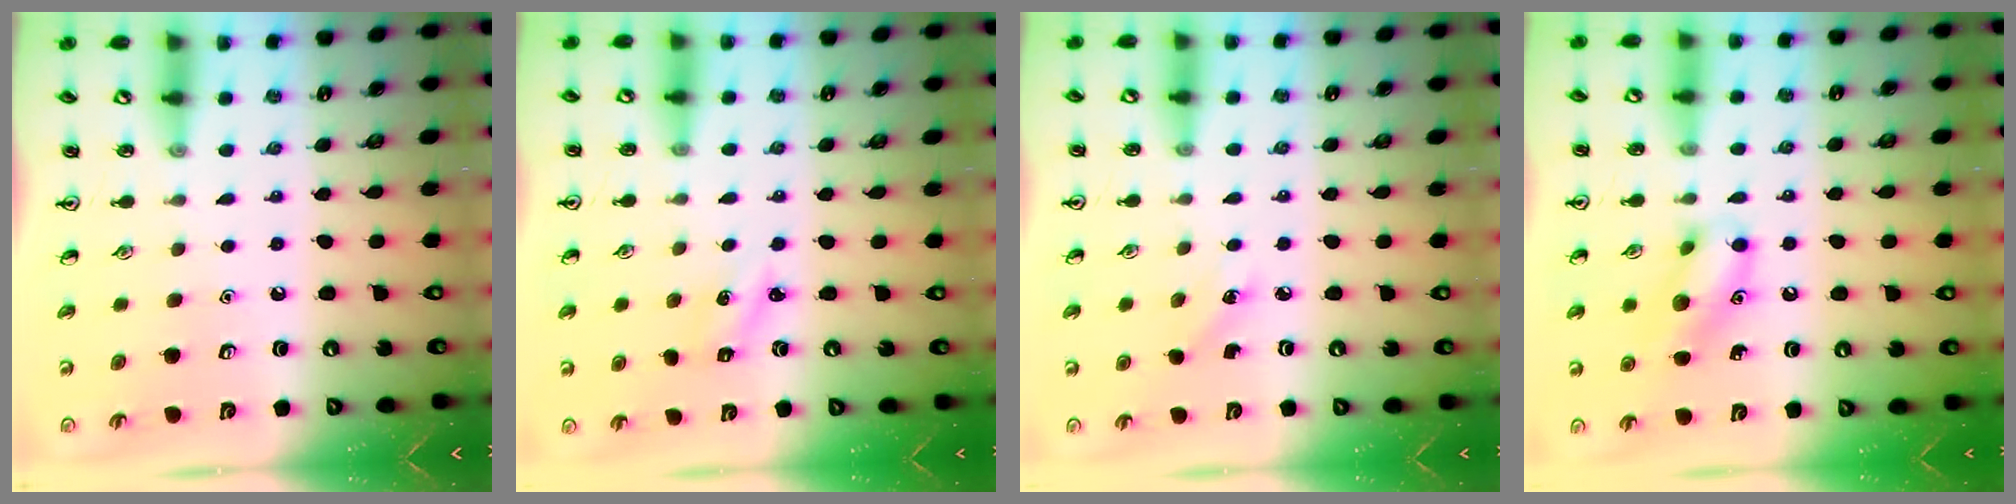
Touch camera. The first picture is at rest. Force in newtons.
{"total": 1.6, "press": 1.5, "slide": 0.6}
{"total": 2.8, "press": 2.6, "slide": 1.0}
{"total": 11.6, "press": 11.5, "slide": 1.6}